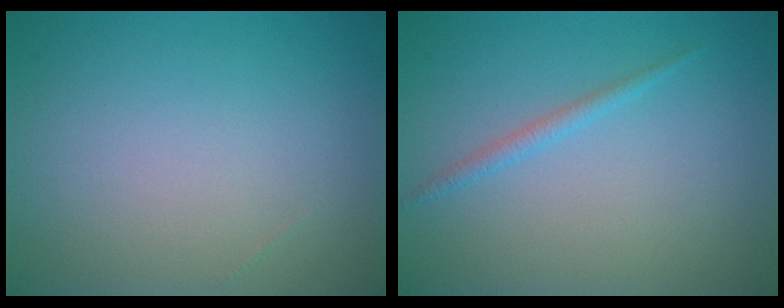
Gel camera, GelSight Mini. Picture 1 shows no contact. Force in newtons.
{"total": 1.1, "press": 1.1, "slide": 0.1}